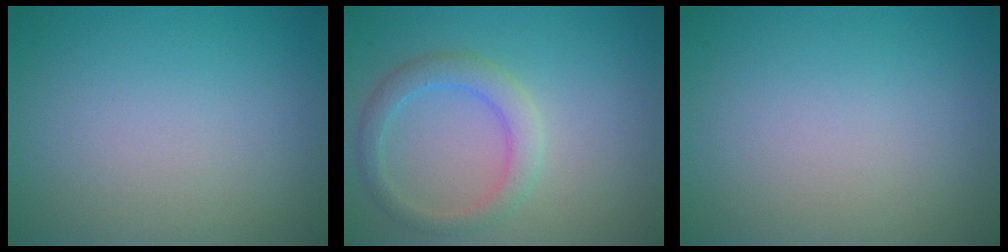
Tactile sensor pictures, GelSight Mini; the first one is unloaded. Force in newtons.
{"total": 2.9, "press": 2.9, "slide": 0.1}
{"total": 0.0}